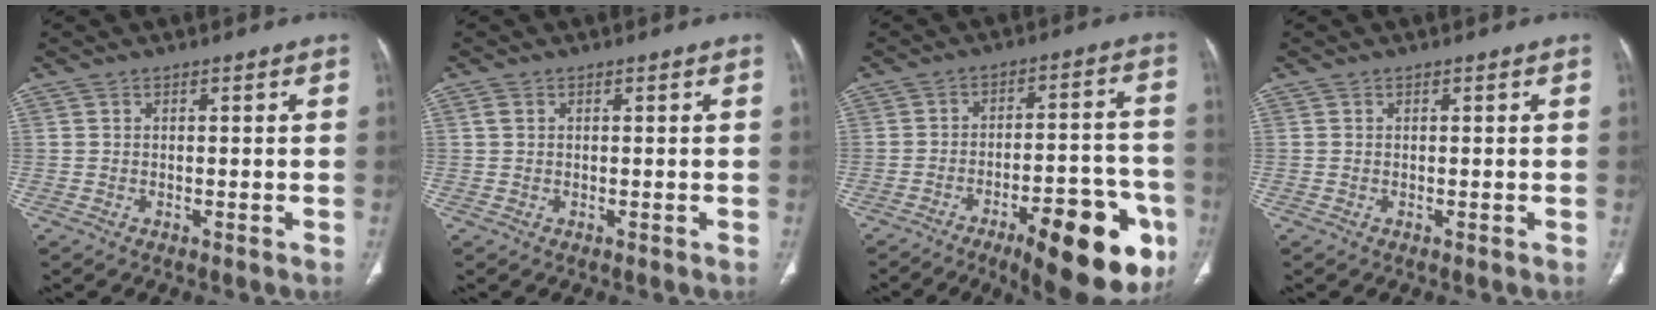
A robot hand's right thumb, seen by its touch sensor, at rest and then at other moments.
{"total": 1.1, "force": [0.4, 0.7, 0.7], "torque": [-0.015, 0.007, 0.009]}
{"total": 20.1, "force": [-10.0, 7.0, 15.9], "torque": [-0.152, 0.057, -0.133]}
{"total": 0.0}